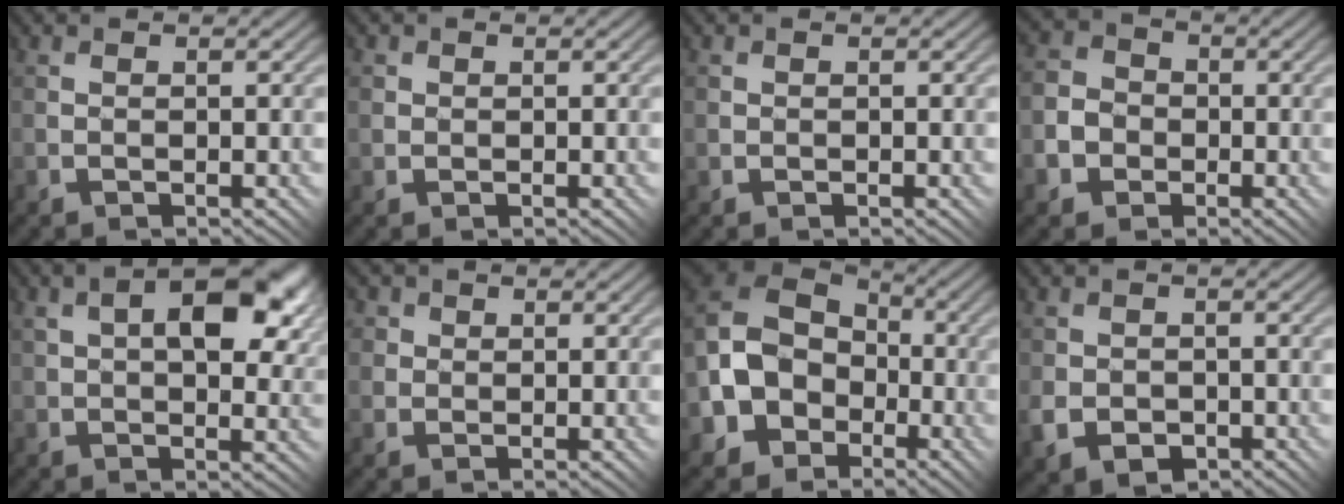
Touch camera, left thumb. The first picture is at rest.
{"total": 1.4, "force": [0.4, 1.3, 0.0], "torque": [-0.004, 0.003, 0.007]}
{"total": 0.7, "force": [0.1, 0.7, 0.0], "torque": [-0.001, -0.003, 0.001]}
{"total": 5.5, "force": [-1.7, 5.1, 1.3], "torque": [-0.041, -0.006, -0.054]}
{"total": 11.1, "force": [3.8, 5.8, 8.7], "torque": [-0.136, 0.006, 0.067]}
{"total": 4.1, "force": [1.9, 3.6, 0.9], "torque": [-0.029, 0.016, 0.020]}
{"total": 11.2, "force": [-2.7, 9.5, 5.3], "torque": [-0.154, -0.019, -0.067]}
{"total": 4.1, "force": [-1.6, 3.2, 2.0], "torque": [-0.041, -0.012, -0.029]}